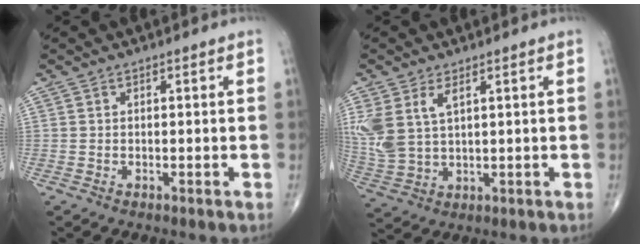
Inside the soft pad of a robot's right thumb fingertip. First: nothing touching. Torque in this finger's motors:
{"motor_torque": [-0.06, 0.07, 0.85, 0.41, 0.11]}